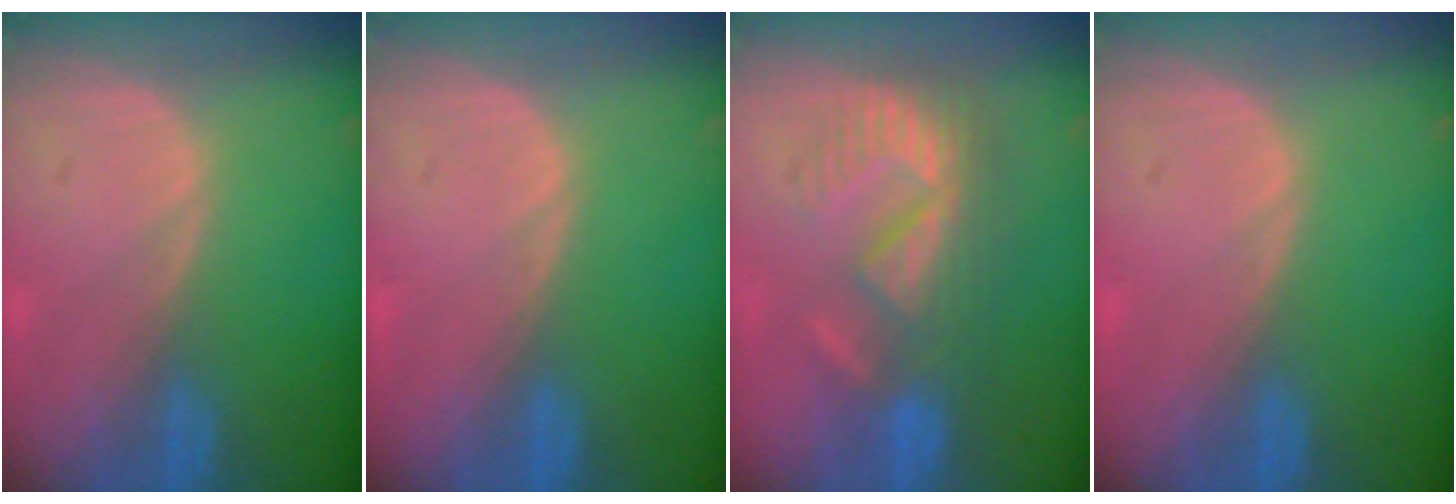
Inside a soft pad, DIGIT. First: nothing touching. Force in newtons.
{"total": 0.0}
{"total": 9.1, "press": 8.1, "slide": 4.1}
{"total": 0.0}